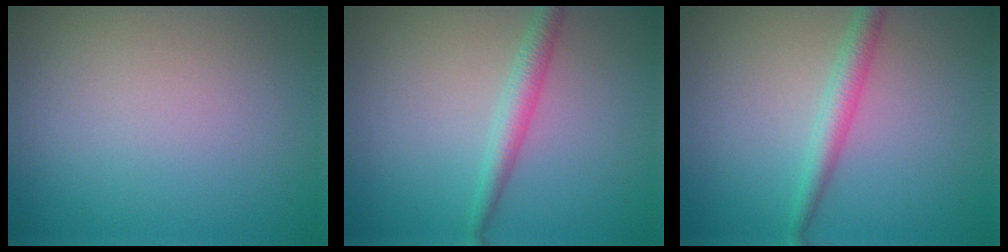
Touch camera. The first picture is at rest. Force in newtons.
{"total": 2.3, "press": 2.3, "slide": 0.0}
{"total": 2.4, "press": 2.4, "slide": 0.0}